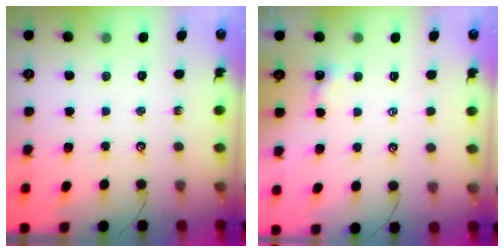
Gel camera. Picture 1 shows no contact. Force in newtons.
{"total": 2.2, "press": 2.2, "slide": 0.2}